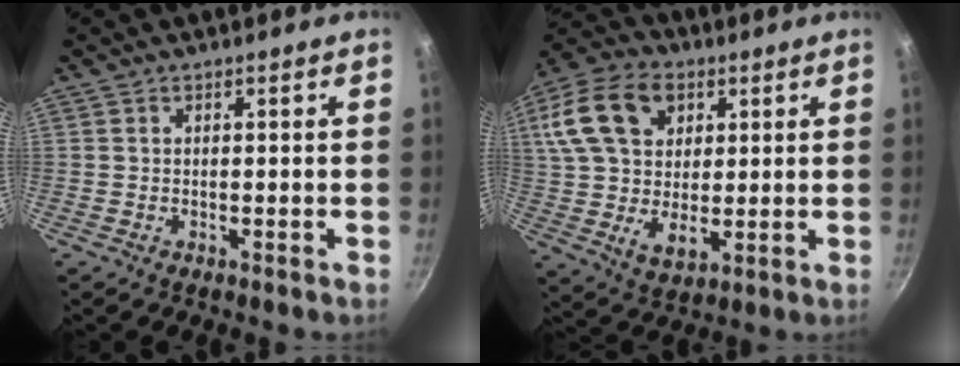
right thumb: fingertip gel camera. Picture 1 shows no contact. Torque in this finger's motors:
{"motor_torque": [-0.40, 0.99, 0.97, -0.24, 0.16]}